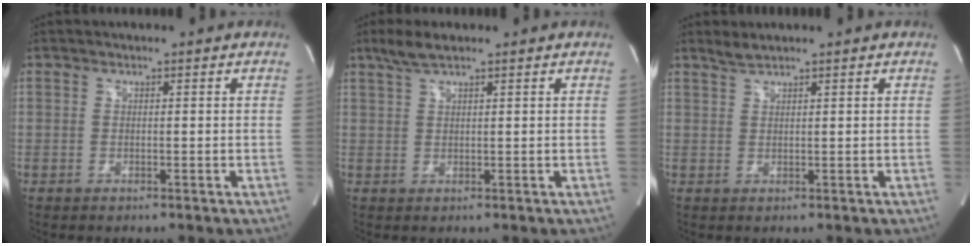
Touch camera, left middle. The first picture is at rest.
{"total": 3.3, "force": [2.5, 0.4, 2.2], "torque": [-0.055, 0.009, 0.053]}
{"total": 1.5, "force": [1.4, -0.2, 0.5], "torque": [-0.013, 0.004, 0.033]}